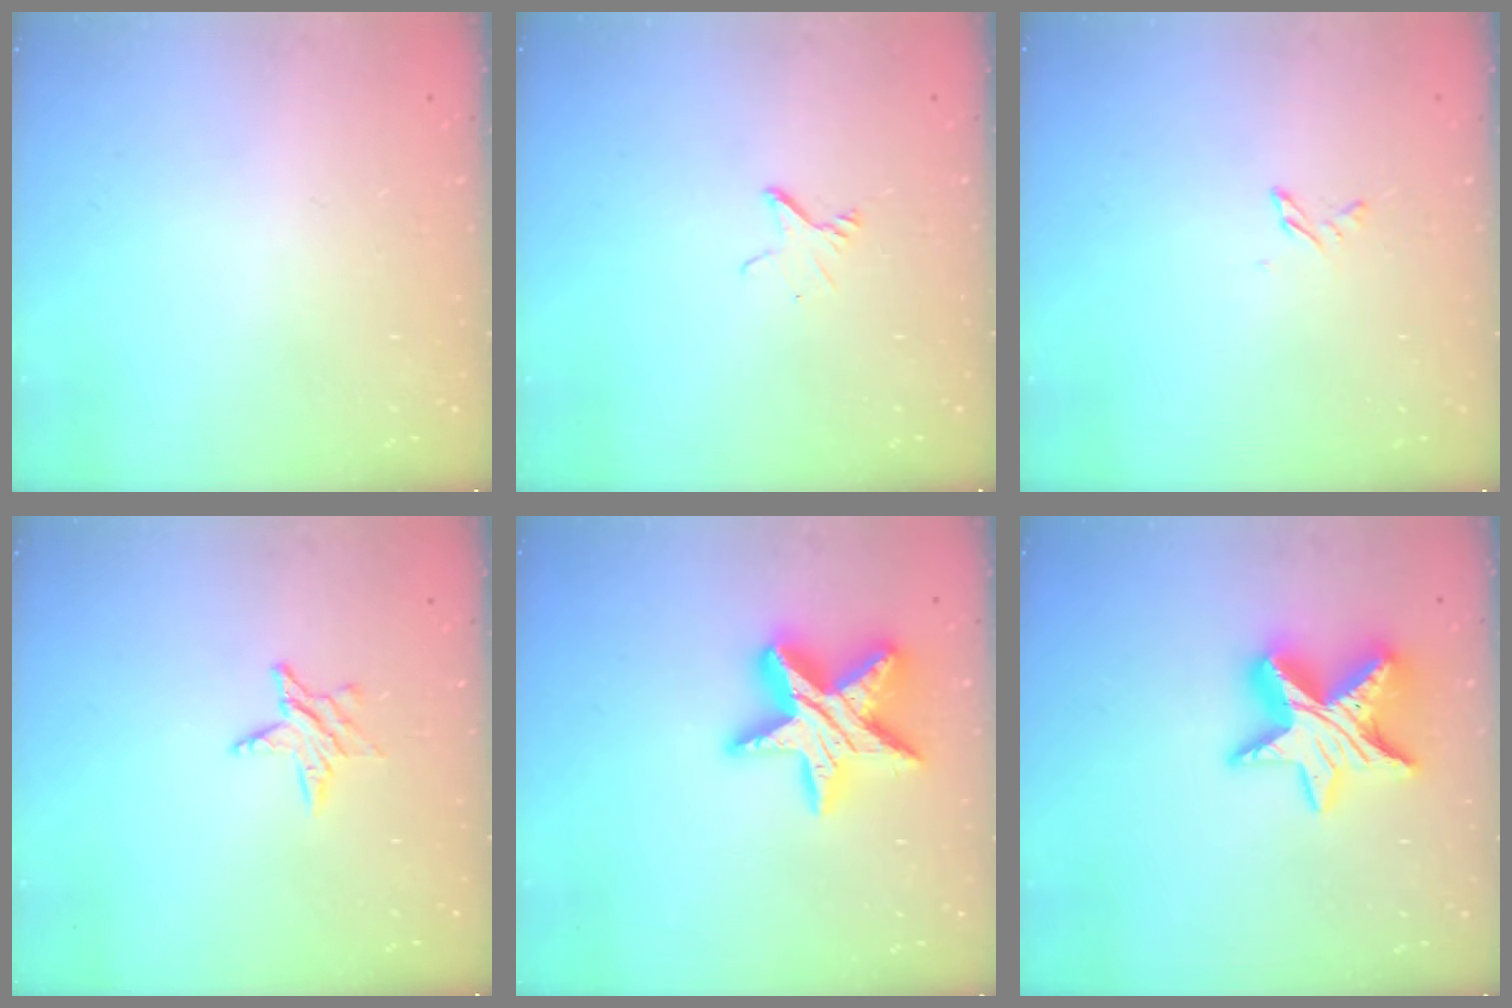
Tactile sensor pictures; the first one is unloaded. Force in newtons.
{"total": 2.5, "press": 2.5, "slide": 0.1}
{"total": 2.6, "press": 2.6, "slide": 0.3}
{"total": 5.0, "press": 5.0, "slide": 0.6}
{"total": 17.2, "press": 17.2, "slide": 1.5}
{"total": 14.7, "press": 14.6, "slide": 1.2}